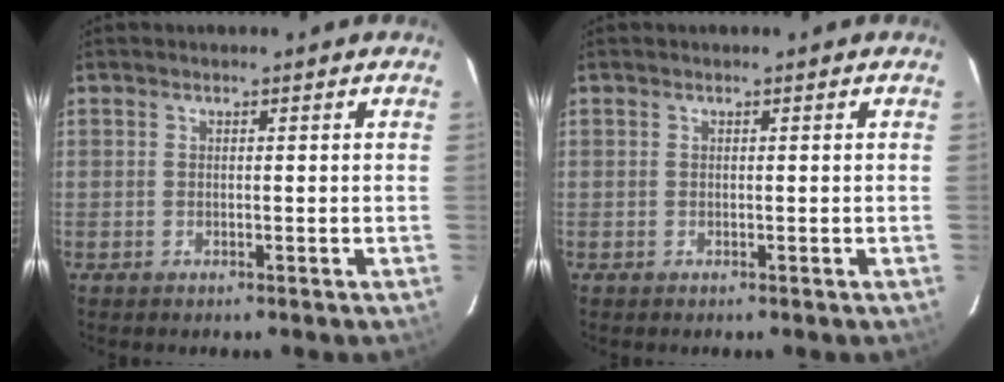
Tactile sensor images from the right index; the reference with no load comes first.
{"total": 0.0}